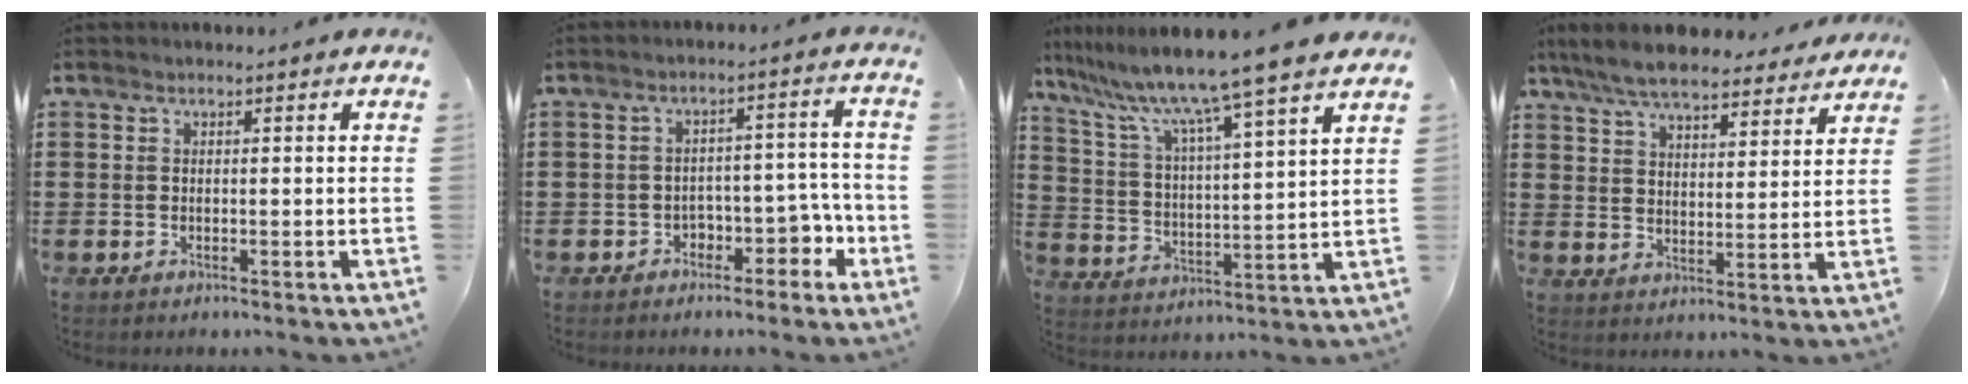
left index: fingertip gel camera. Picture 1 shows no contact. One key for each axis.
{"total": 4.2, "fx": -3.1, "fy": 2.2, "fz": 1.8, "tx": -0.038, "ty": 0.010, "tz": -0.065}
{"total": 9.5, "fx": 8.1, "fy": -1.5, "fz": 4.7, "tx": -0.124, "ty": -0.064, "tz": 0.129}
{"total": 7.6, "fx": 7.0, "fy": 1.0, "fz": 2.7, "tx": -0.079, "ty": -0.025, "tz": 0.128}